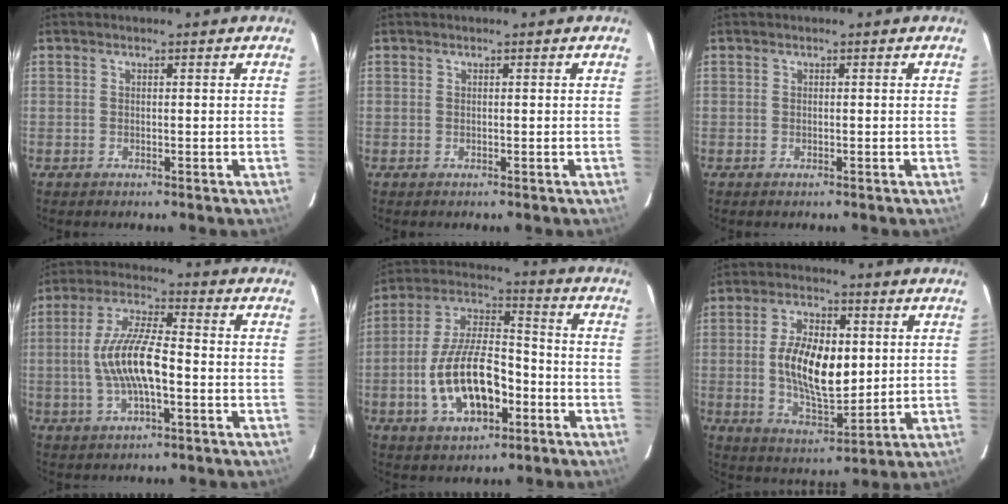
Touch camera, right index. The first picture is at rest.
{"total": 0.0}
{"total": 0.0}
{"total": 11.4, "force": [-2.0, 3.1, 10.8], "torque": [-0.220, 0.006, -0.037]}
{"total": 15.8, "force": [-5.2, 7.5, 12.9], "torque": [-0.261, 0.012, -0.083]}
{"total": 13.3, "force": [0.9, 6.6, 11.5], "torque": [-0.216, 0.001, 0.024]}